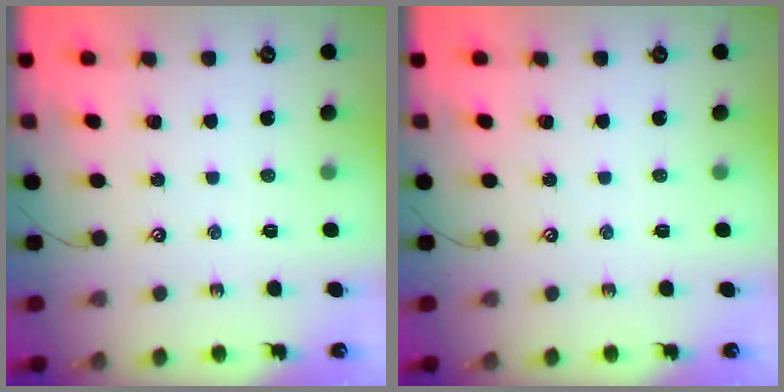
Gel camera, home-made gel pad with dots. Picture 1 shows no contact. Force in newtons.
{"total": 0.0}